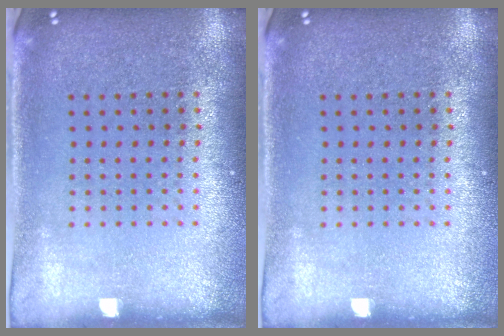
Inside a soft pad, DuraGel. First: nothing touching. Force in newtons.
{"total": 0.0}